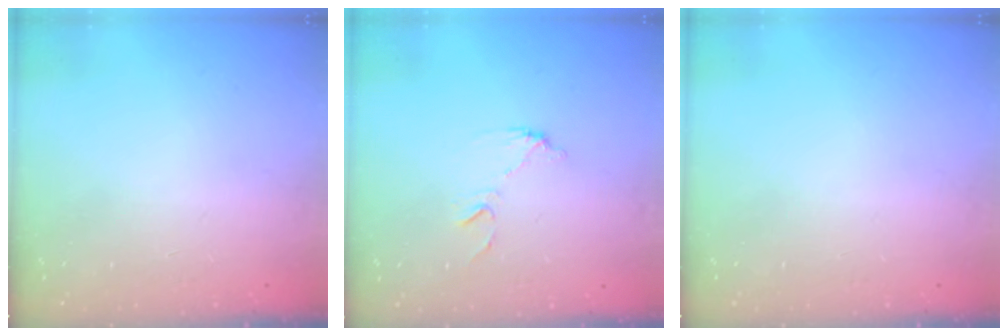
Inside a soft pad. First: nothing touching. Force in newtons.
{"total": 6.1, "press": 6.1, "slide": 0.4}
{"total": 0.0}